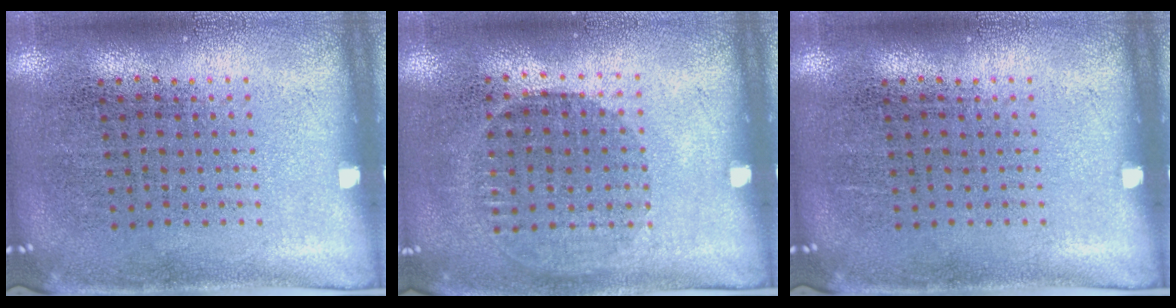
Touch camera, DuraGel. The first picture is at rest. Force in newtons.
{"total": 1.0, "press": 0.9, "slide": 0.4}
{"total": 0.0}